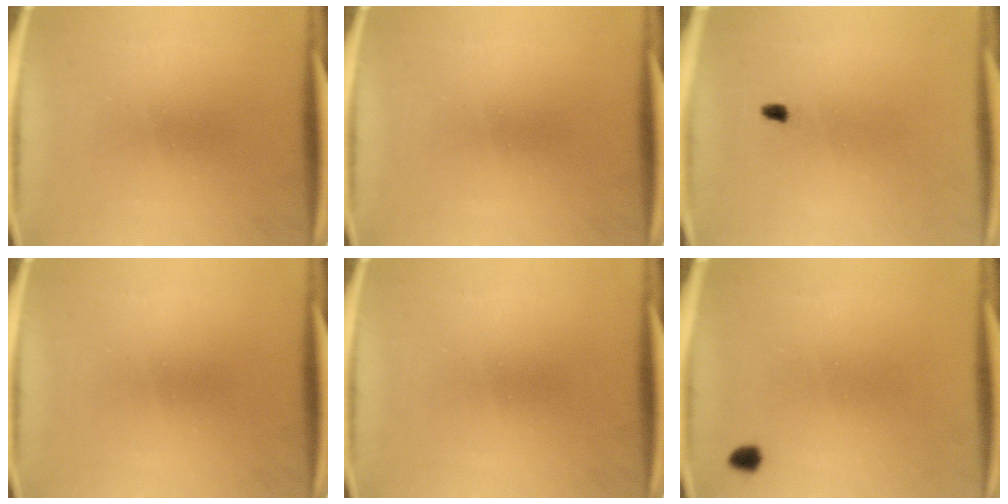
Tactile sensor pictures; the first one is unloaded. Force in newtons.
{"total": 0.0}
{"total": 0.9}
{"total": 0.0}
{"total": 0.0}
{"total": 1.4}